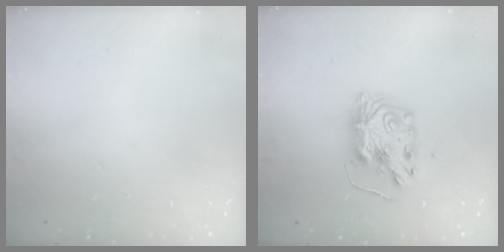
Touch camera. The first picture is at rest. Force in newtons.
{"total": 9.1, "press": 9.0, "slide": 0.9}